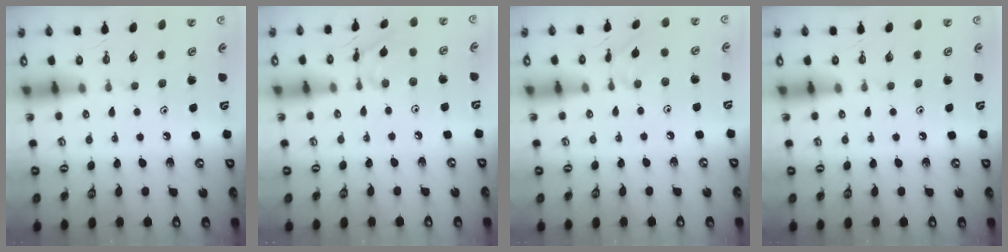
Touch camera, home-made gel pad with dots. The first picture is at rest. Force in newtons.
{"total": 7.3, "press": 7.2, "slide": 0.4}
{"total": 1.8, "press": 1.8, "slide": 0.1}
{"total": 0.0}